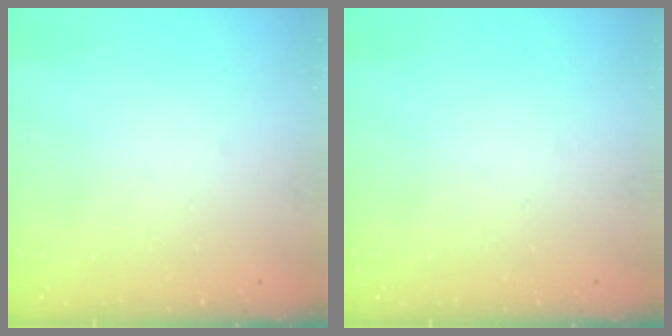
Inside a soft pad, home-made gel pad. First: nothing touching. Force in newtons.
{"total": 0.0}